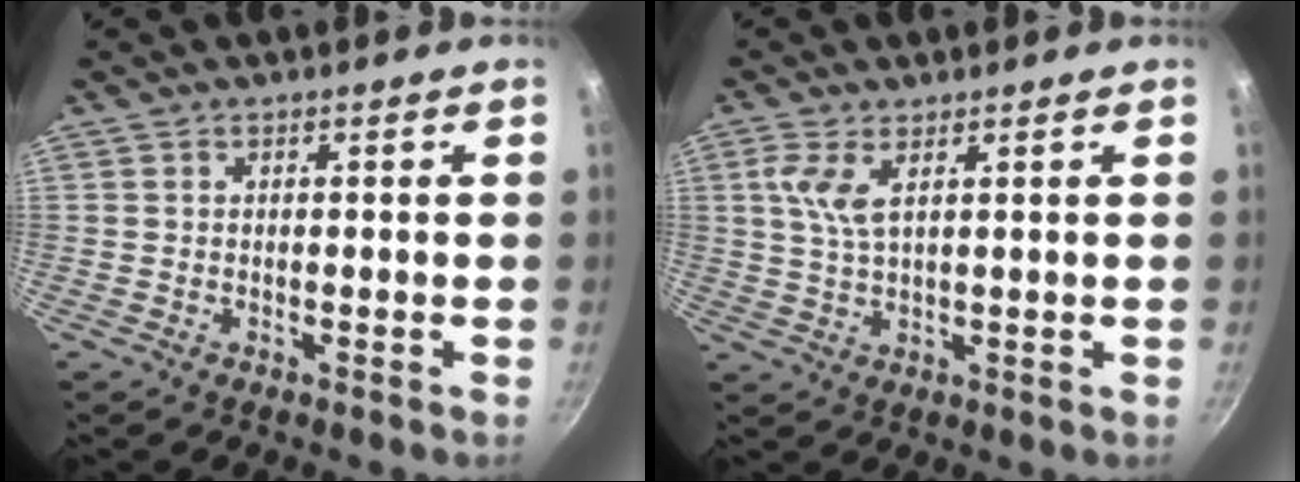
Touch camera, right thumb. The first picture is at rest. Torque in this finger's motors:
{"motor_torque": [-0.22, 1.17, 0.44, 0.21, 0.04]}